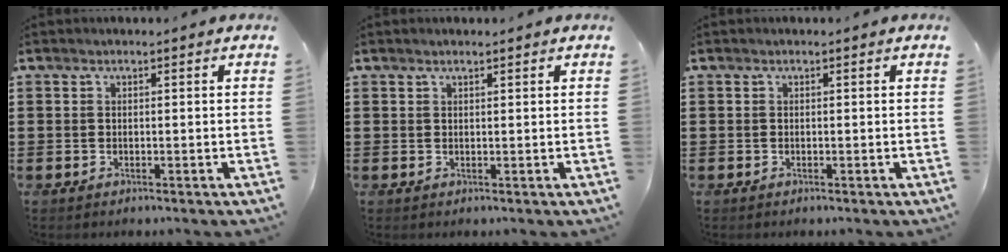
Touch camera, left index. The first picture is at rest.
{"total": 0.7, "force": [0.5, 0.0, 0.4], "torque": [-0.008, -0.001, 0.010]}
{"total": 0.0}